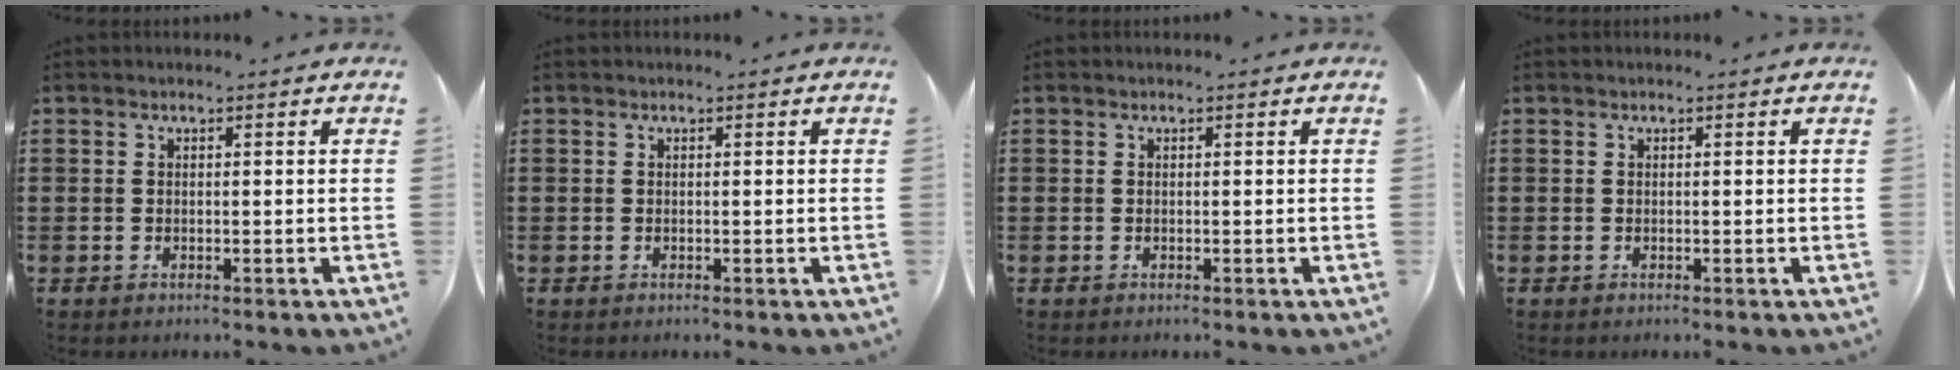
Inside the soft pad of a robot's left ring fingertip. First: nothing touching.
{"total": 0.0}
{"total": 0.0}
{"total": 0.0}